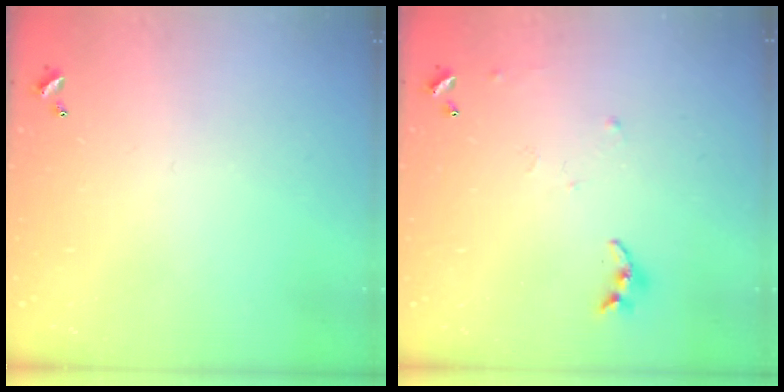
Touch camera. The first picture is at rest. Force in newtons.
{"total": 5.7, "press": 5.6, "slide": 0.6}